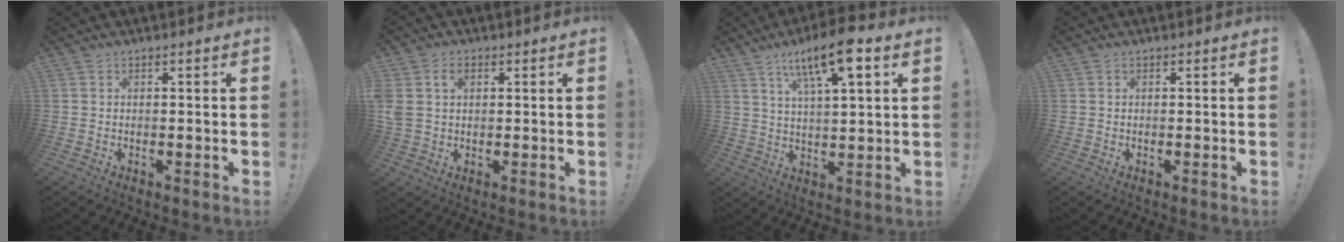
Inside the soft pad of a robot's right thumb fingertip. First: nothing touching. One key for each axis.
{"total": 5.0, "fx": 1.7, "fy": 3.7, "fz": 2.9, "tx": -0.060, "ty": 0.003, "tz": 0.032}
{"total": 12.9, "fx": 6.9, "fy": 3.1, "fz": 10.4, "tx": -0.172, "ty": -0.025, "tz": 0.109}
{"total": 0.0}